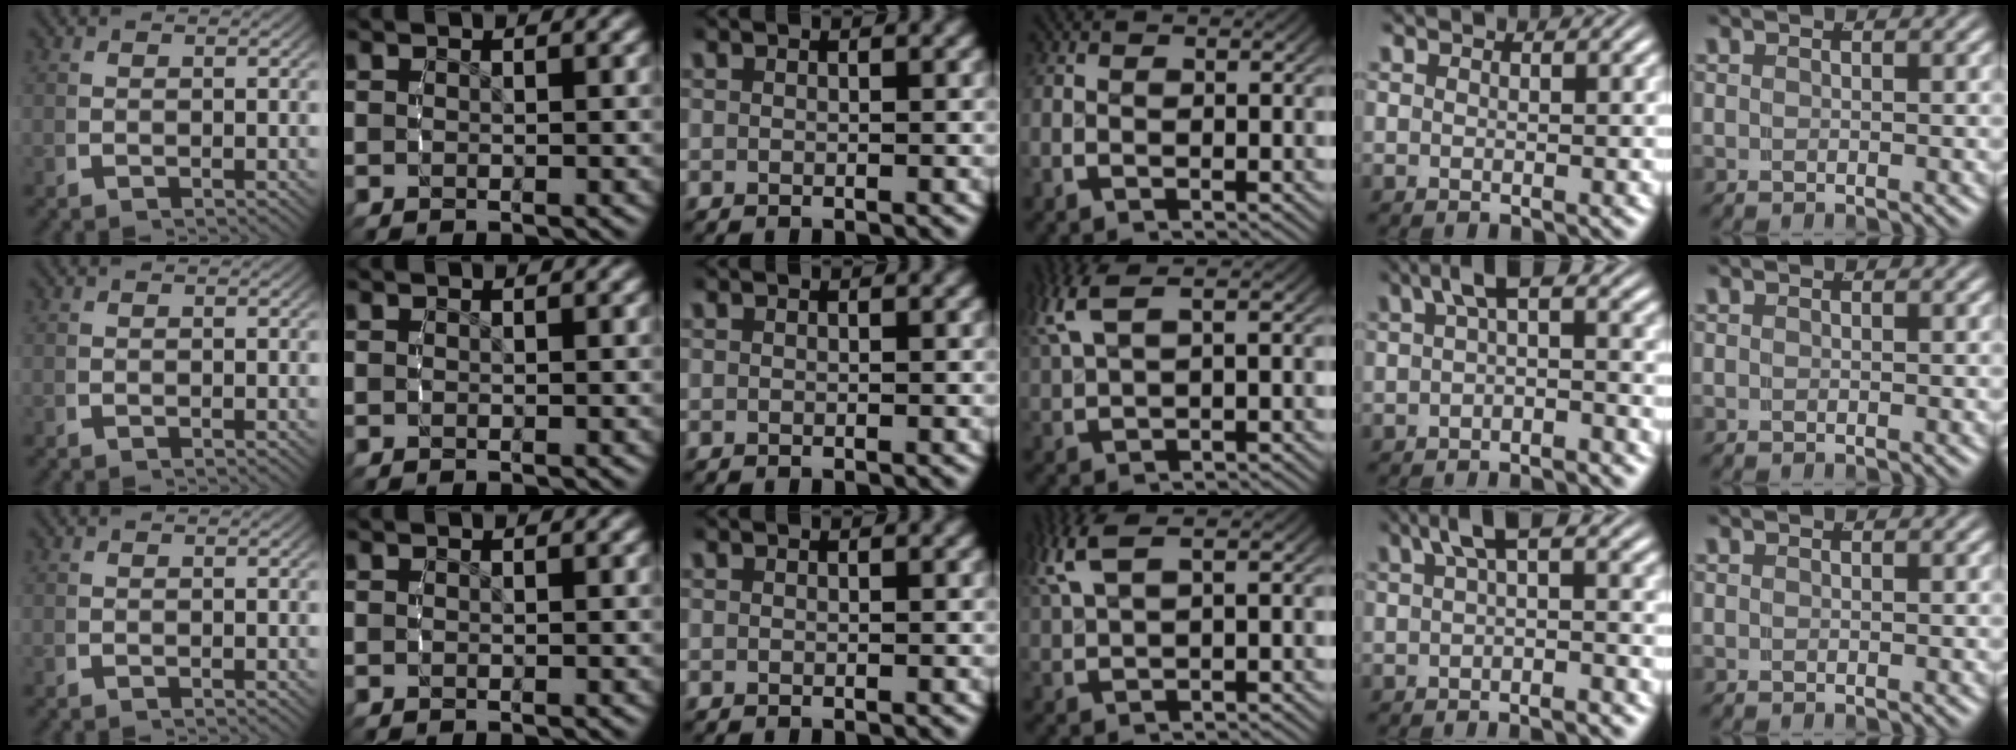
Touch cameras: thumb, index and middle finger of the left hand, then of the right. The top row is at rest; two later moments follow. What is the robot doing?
{"motion": "grasp_and_lifting", "object": "camera"}